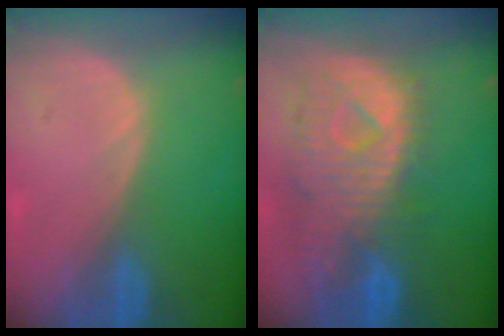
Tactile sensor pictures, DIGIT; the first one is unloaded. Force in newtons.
{"total": 11.2, "press": 9.7, "slide": 5.6}